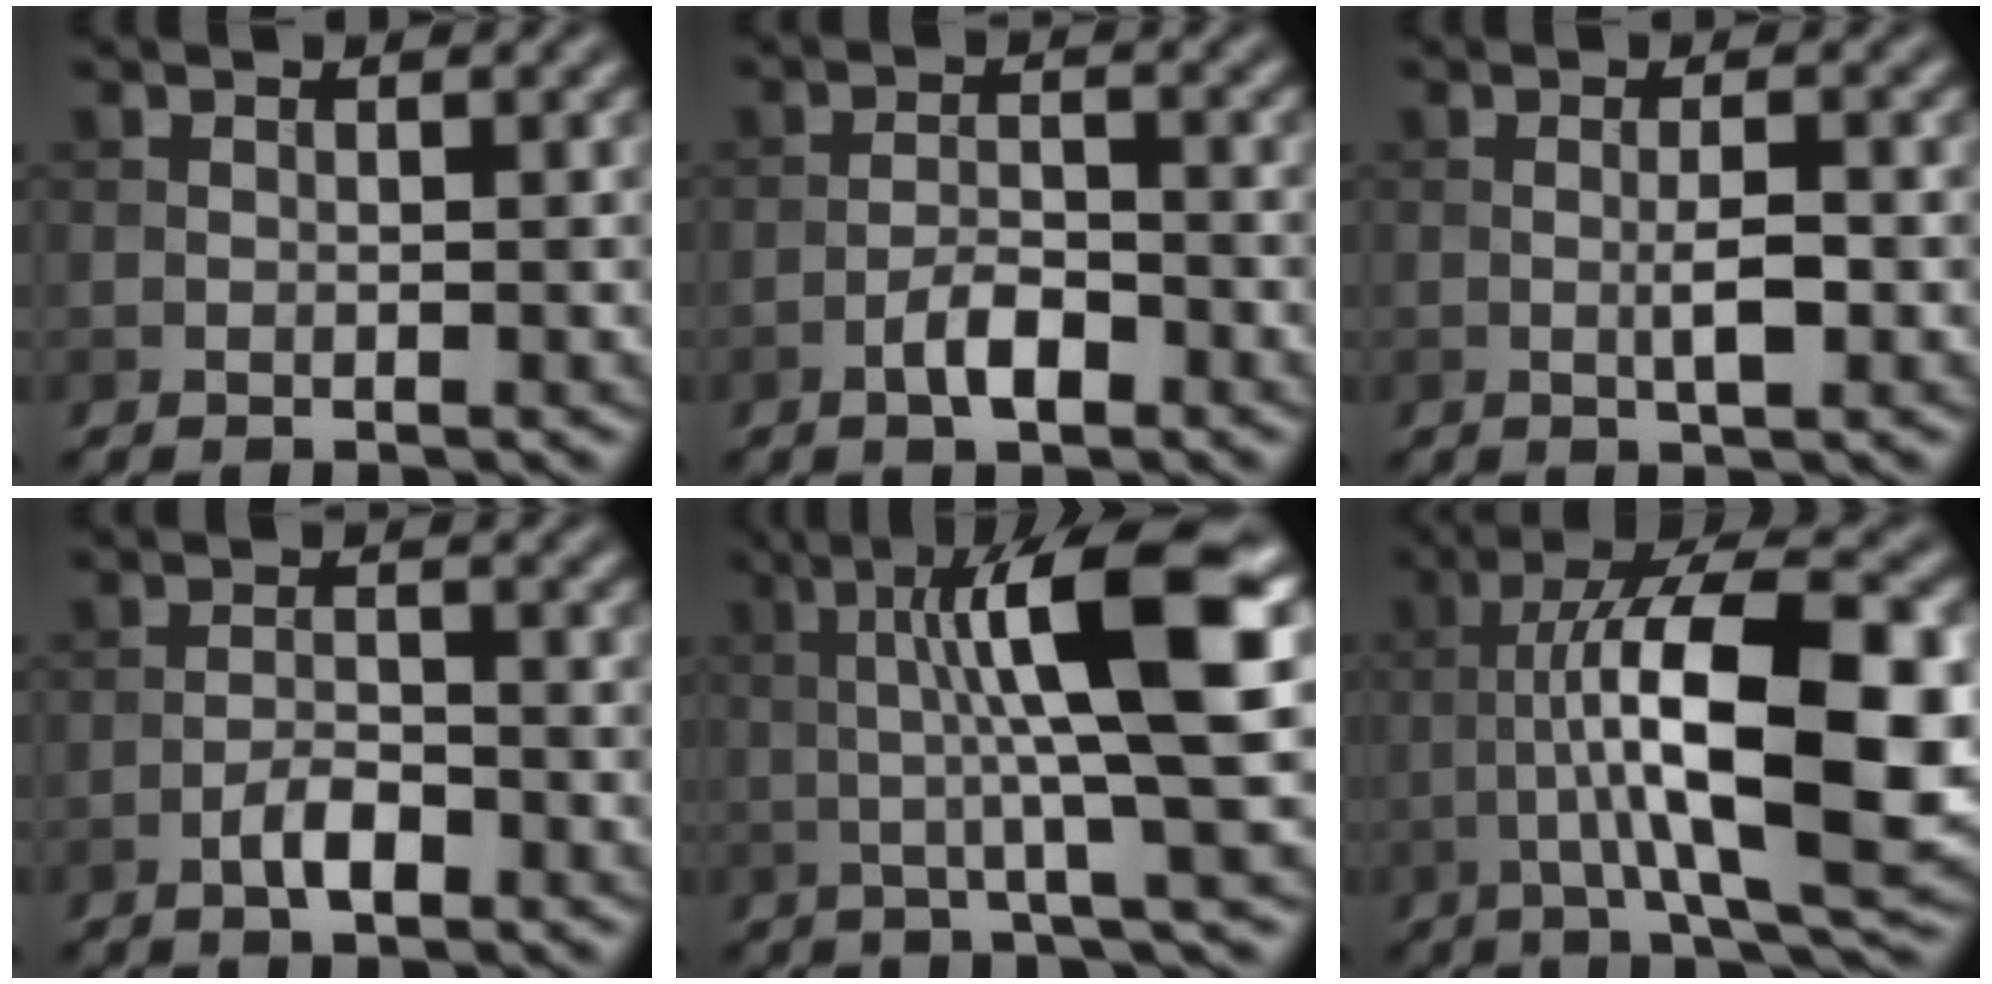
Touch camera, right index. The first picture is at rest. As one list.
[{"total": 2.7, "force": [-1.6, 1.0, 2.0], "torque": [-0.034, 0.006, -0.031]}, {"total": 2.2, "force": [-0.4, 0.3, 2.2], "torque": [-0.040, 0.000, -0.009]}, {"total": 2.4, "force": [-1.4, 0.8, 1.7], "torque": [-0.030, 0.005, -0.028]}, {"total": 10.2, "force": [1.3, 1.3, 10.1], "torque": [-0.144, 0.010, 0.022]}, {"total": 12.7, "force": [-1.4, 3.2, 12.2], "torque": [-0.191, 0.015, -0.025]}]